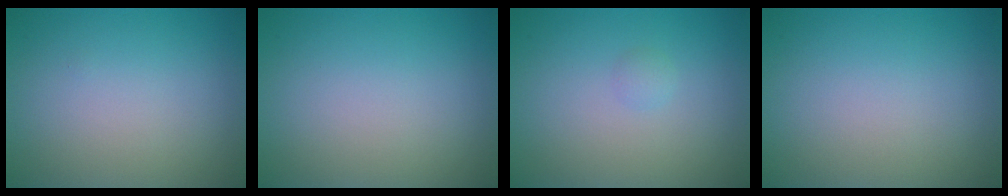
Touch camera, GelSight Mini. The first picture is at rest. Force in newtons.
{"total": 0.0}
{"total": 0.6, "press": 0.6, "slide": 0.1}
{"total": 0.0}